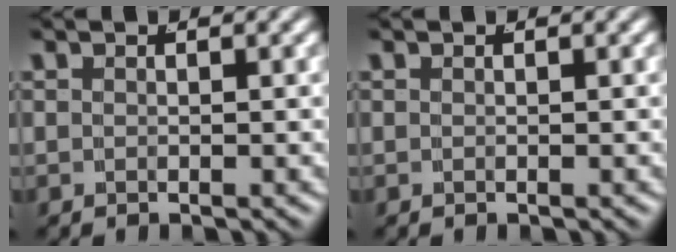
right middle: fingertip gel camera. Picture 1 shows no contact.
{"total": 0.0}